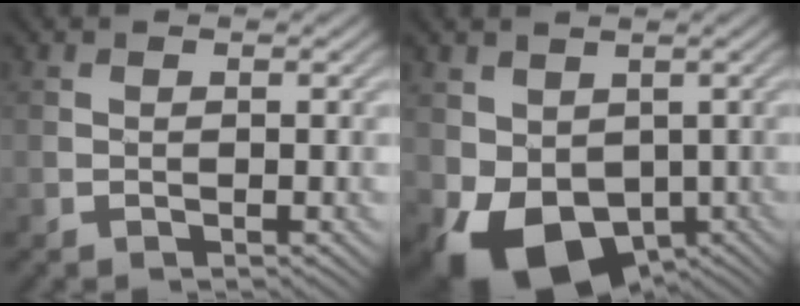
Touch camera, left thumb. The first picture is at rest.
{"total": 9.6, "force": [-2.3, 7.1, 6.0], "torque": [-0.122, -0.032, -0.033]}